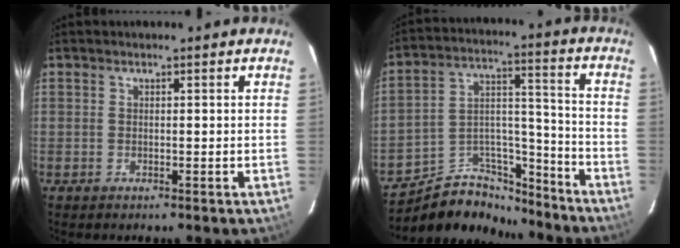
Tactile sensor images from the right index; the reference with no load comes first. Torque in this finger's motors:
{"motor_torque": [-0.07, -0.27, -0.33, -0.18]}